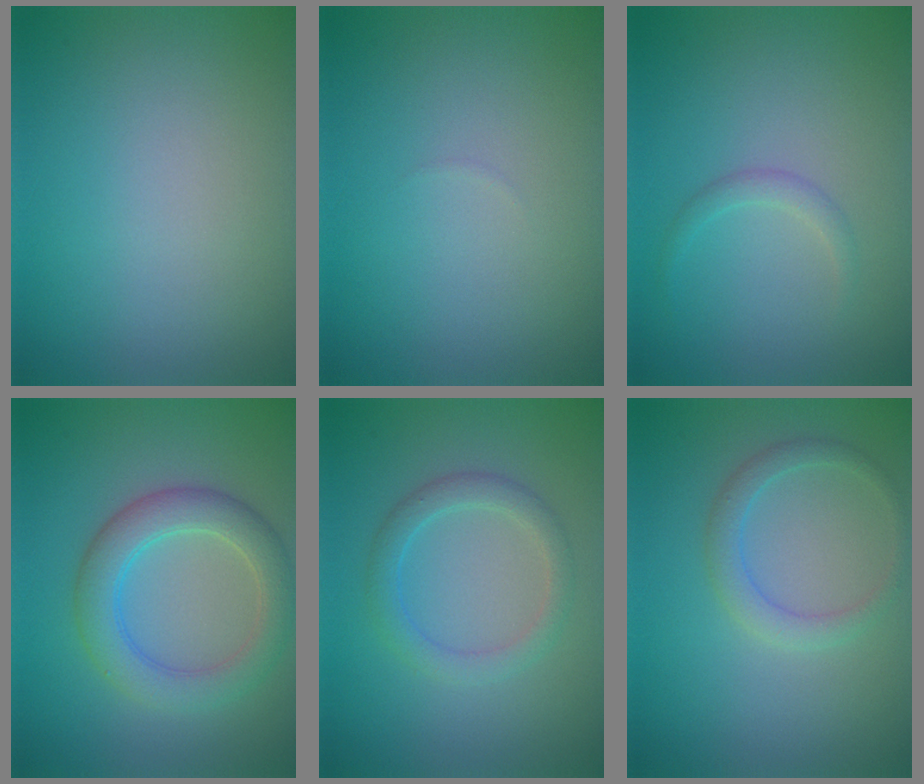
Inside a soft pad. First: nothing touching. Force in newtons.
{"total": 0.0}
{"total": 1.1, "press": 1.1, "slide": 0.1}
{"total": 4.7, "press": 4.7, "slide": 0.2}
{"total": 2.4, "press": 2.4, "slide": 0.1}
{"total": 2.0, "press": 2.0, "slide": 0.1}